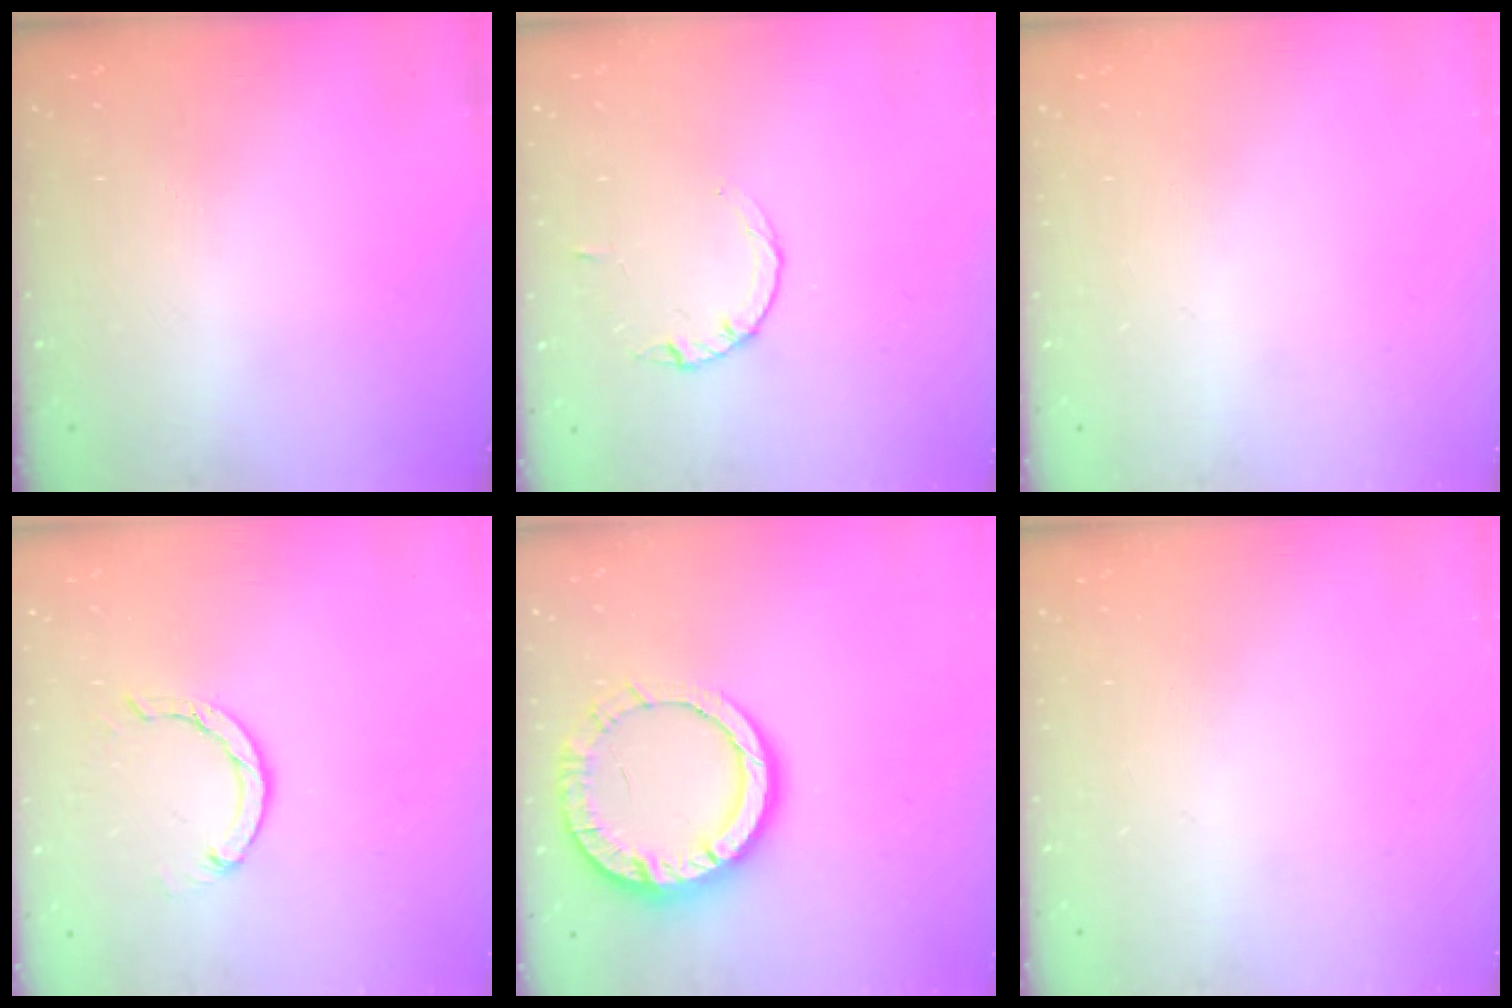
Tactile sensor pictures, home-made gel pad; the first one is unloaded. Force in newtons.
{"total": 2.8, "press": 2.8, "slide": 0.4}
{"total": 0.0}
{"total": 4.0, "press": 4.0, "slide": 0.4}
{"total": 14.5, "press": 14.3, "slide": 2.2}
{"total": 0.0}